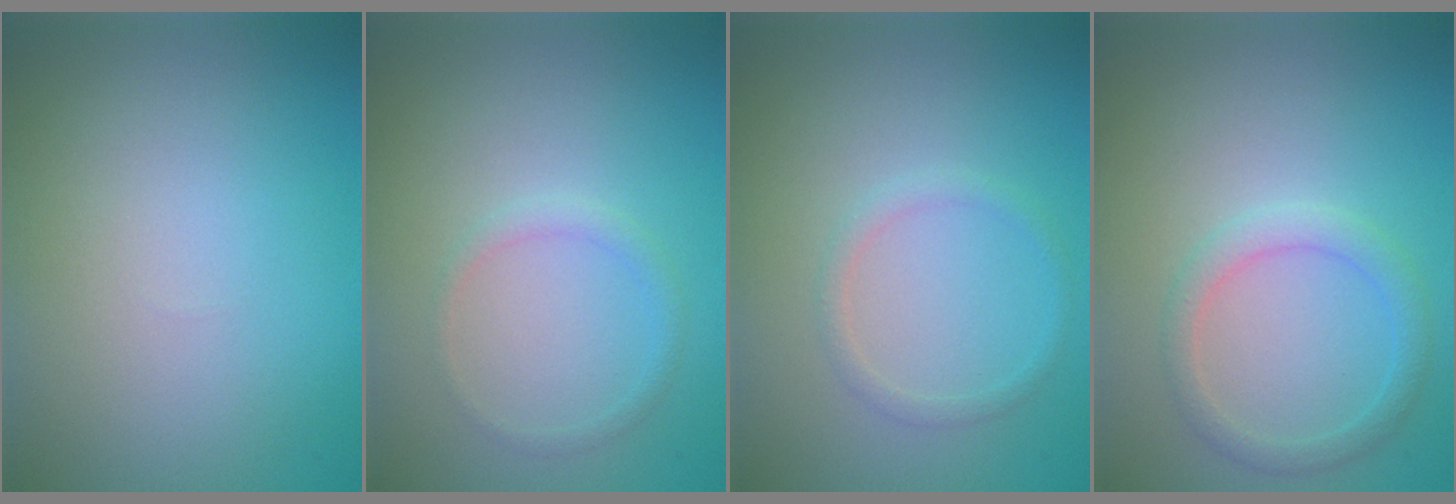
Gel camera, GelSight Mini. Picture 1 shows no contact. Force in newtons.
{"total": 1.2, "press": 1.2, "slide": 0.0}
{"total": 1.3, "press": 1.2, "slide": 0.0}
{"total": 2.2, "press": 2.2, "slide": 0.1}